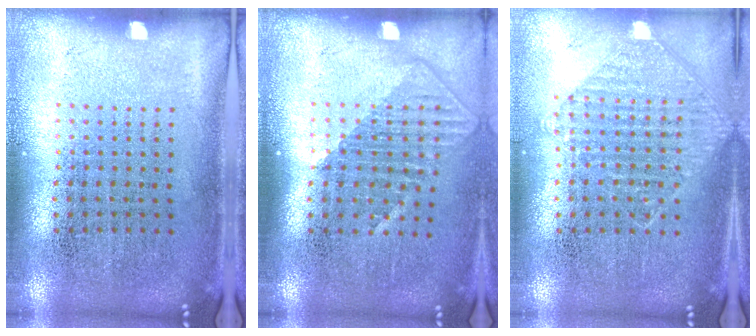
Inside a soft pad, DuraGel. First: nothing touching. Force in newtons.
{"total": 1.4, "press": 1.1, "slide": 0.9}
{"total": 0.9, "press": 0.9, "slide": 0.2}